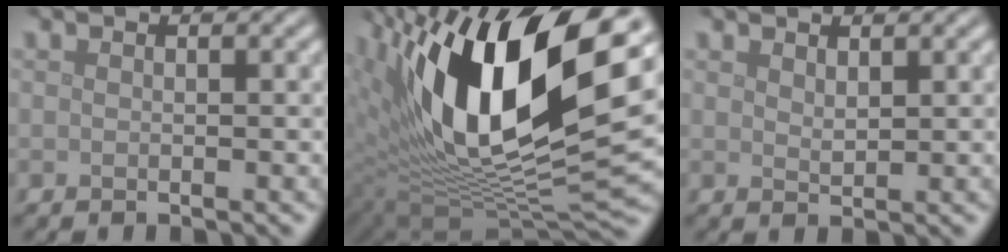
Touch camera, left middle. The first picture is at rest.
{"total": 18.4, "force": [6.6, 7.5, 15.5], "torque": [-0.270, 0.006, 0.112]}
{"total": 1.0, "force": [0.9, 0.2, 0.4], "torque": [-0.012, -0.002, 0.019]}